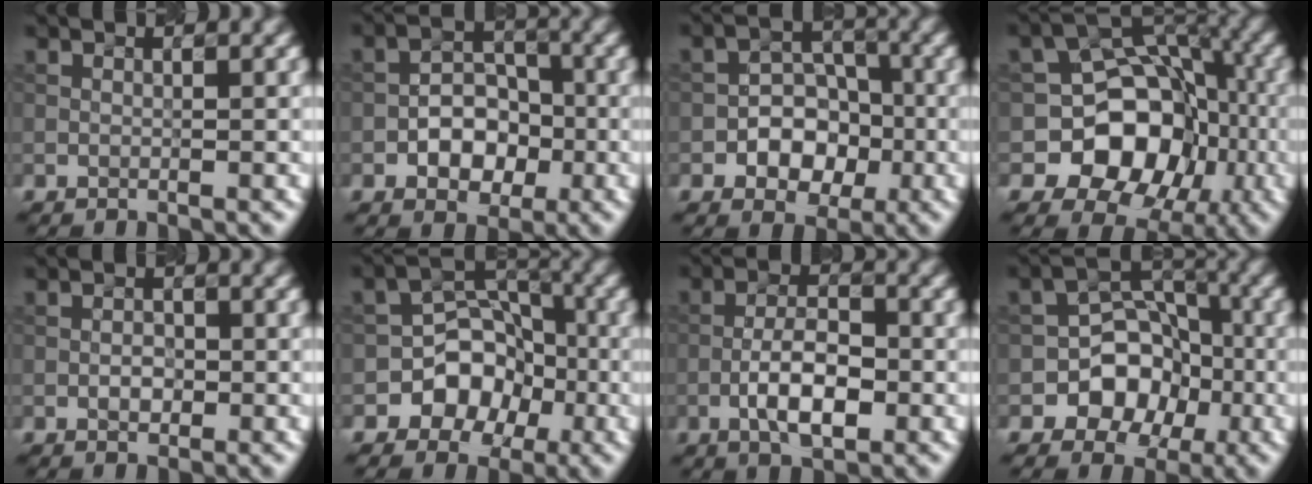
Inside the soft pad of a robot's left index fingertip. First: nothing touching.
{"total": 3.8, "force": [-1.6, 2.6, 2.2], "torque": [-0.028, 0.007, -0.019]}
{"total": 4.2, "force": [-1.7, 3.1, 2.2], "torque": [-0.017, 0.006, -0.023]}
{"total": 10.0, "force": [-3.2, 8.2, 4.6], "torque": [-0.051, 0.016, -0.075]}
{"total": 0.9, "force": [-0.5, 0.6, 0.5], "torque": [-0.010, 0.004, -0.002]}
{"total": 5.1, "force": [-2.5, 4.1, 1.8], "torque": [0.003, 0.018, -0.043]}
{"total": 4.5, "force": [-1.9, 1.7, 3.7], "torque": [-0.066, 0.006, -0.029]}
{"total": 5.4, "force": [-2.3, 4.3, 2.3], "torque": [-0.013, 0.007, -0.033]}